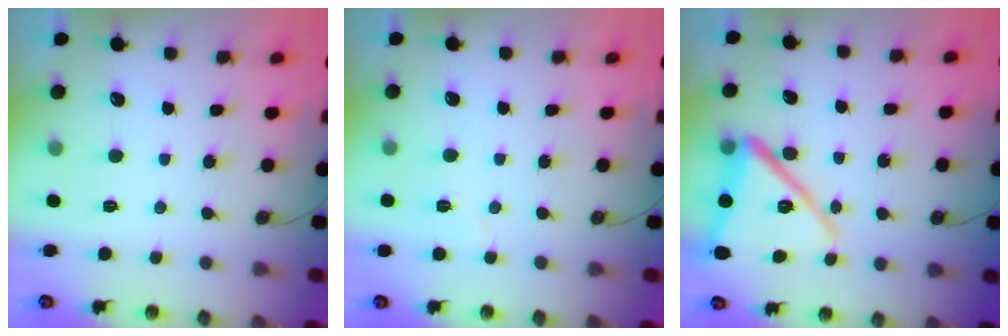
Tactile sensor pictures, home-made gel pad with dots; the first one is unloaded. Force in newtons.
{"total": 3.5, "press": 3.0, "slide": 1.7}
{"total": 16.1, "press": 15.3, "slide": 5.1}